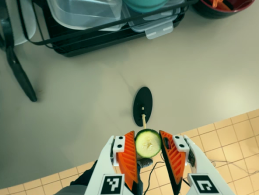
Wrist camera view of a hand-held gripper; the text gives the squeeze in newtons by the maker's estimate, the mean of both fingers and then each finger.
{"total": 8.0, "left": 7.8, "right": 8.2}